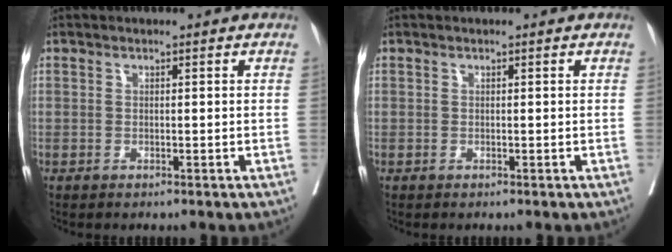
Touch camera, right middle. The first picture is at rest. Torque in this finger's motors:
{"motor_torque": [0.41, -1.21, 0.00, -0.02]}